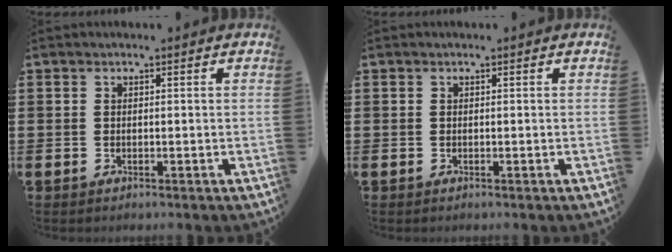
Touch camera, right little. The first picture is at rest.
{"total": 0.0}